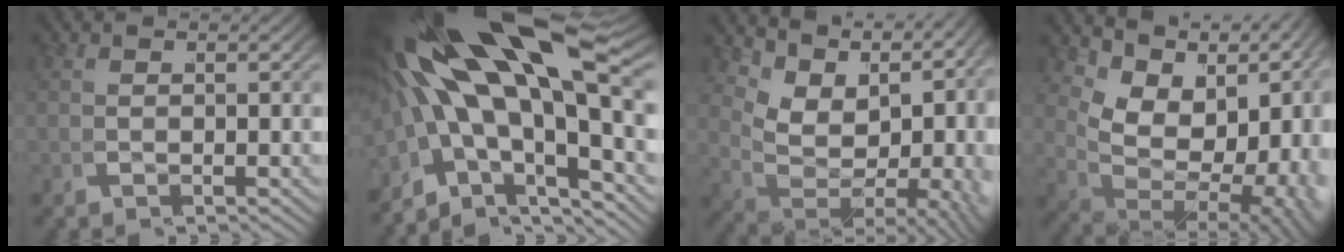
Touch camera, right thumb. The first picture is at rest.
{"total": 15.5, "force": [-0.4, 9.5, 12.3], "torque": [-0.245, -0.025, -0.001]}
{"total": 11.0, "force": [1.3, 7.2, 8.2], "torque": [-0.139, -0.017, 0.030]}
{"total": 14.8, "force": [0.6, 10.0, 10.9], "torque": [-0.185, -0.028, 0.026]}